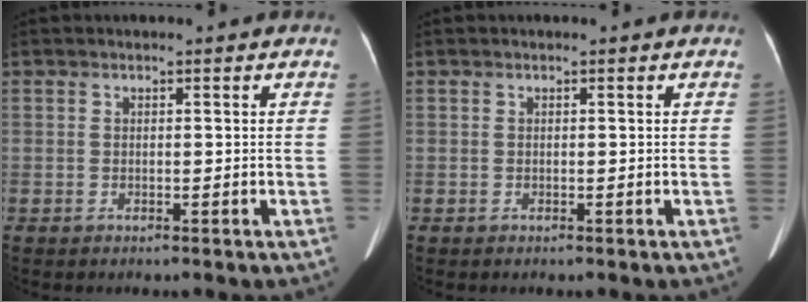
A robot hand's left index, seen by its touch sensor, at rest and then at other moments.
{"total": 0.0}